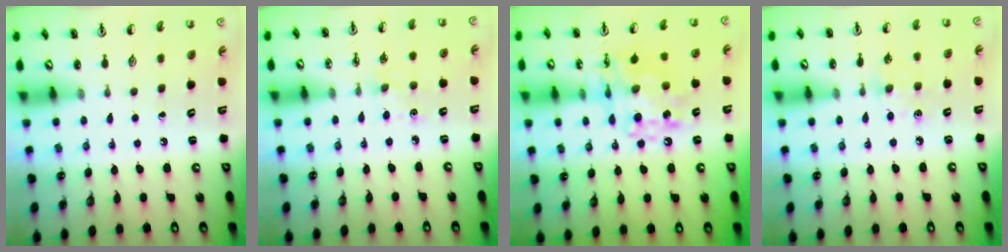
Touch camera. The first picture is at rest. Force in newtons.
{"total": 2.7, "press": 2.7, "slide": 0.4}
{"total": 12.8, "press": 12.7, "slide": 1.4}
{"total": 6.9, "press": 6.9, "slide": 0.7}